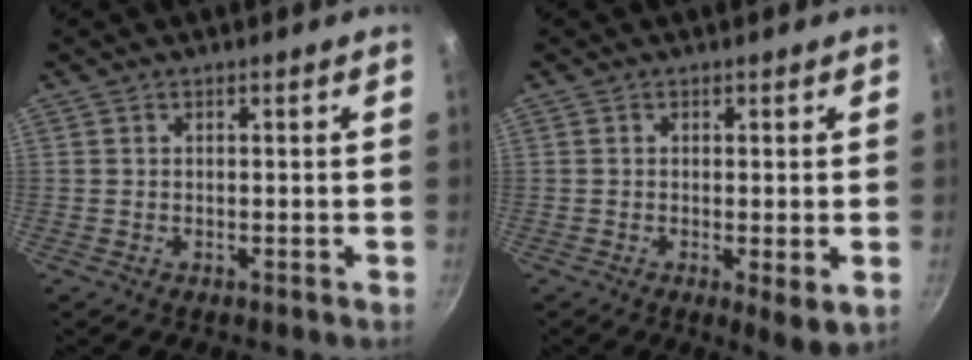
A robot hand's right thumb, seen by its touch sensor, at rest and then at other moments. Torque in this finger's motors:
{"motor_torque": [-0.49, 0.04, -0.27, -0.13, -0.03]}